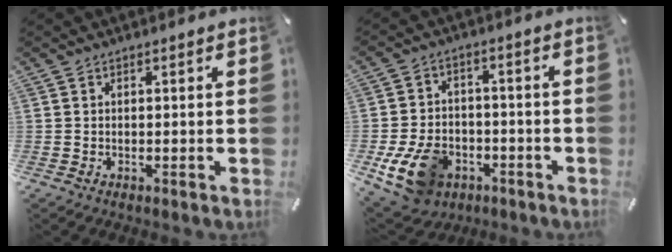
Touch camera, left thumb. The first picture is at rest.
{"total": 13.3, "force": [-5.2, 9.8, 7.3], "torque": [-0.142, 0.027, -0.088]}